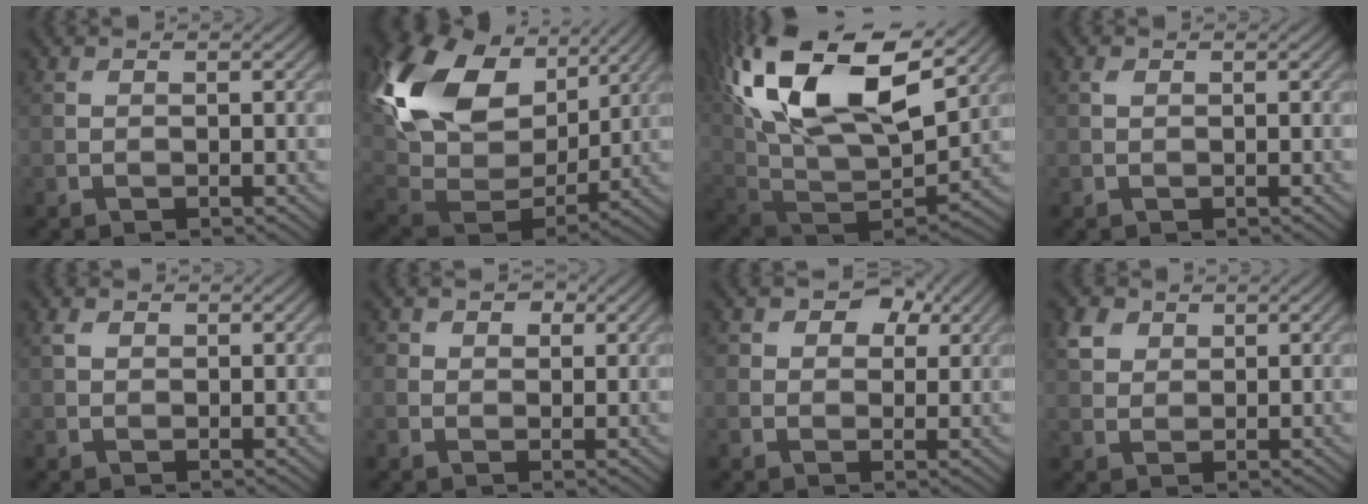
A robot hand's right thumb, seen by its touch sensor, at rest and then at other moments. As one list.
[{"total": 18.7, "force": [7.3, 12.3, 12.1], "torque": [-0.299, 0.015, 0.150]}, {"total": 22.1, "force": [10.0, 11.5, 16.1], "torque": [-0.351, 0.036, 0.174]}, {"total": 0.5, "force": [0.3, 0.3, 0.3], "torque": [-0.010, 0.001, 0.006]}, {"total": 1.5, "force": [0.7, 1.1, 0.9], "torque": [-0.021, 0.003, 0.013]}, {"total": 3.0, "force": [1.3, 2.3, 1.4], "torque": [-0.028, -0.002, 0.017]}, {"total": 5.5, "force": [2.5, 4.0, 2.9], "torque": [-0.049, 0.005, 0.025]}, {"total": 3.3, "force": [1.8, 2.4, 1.4], "torque": [-0.038, 0.005, 0.037]}]